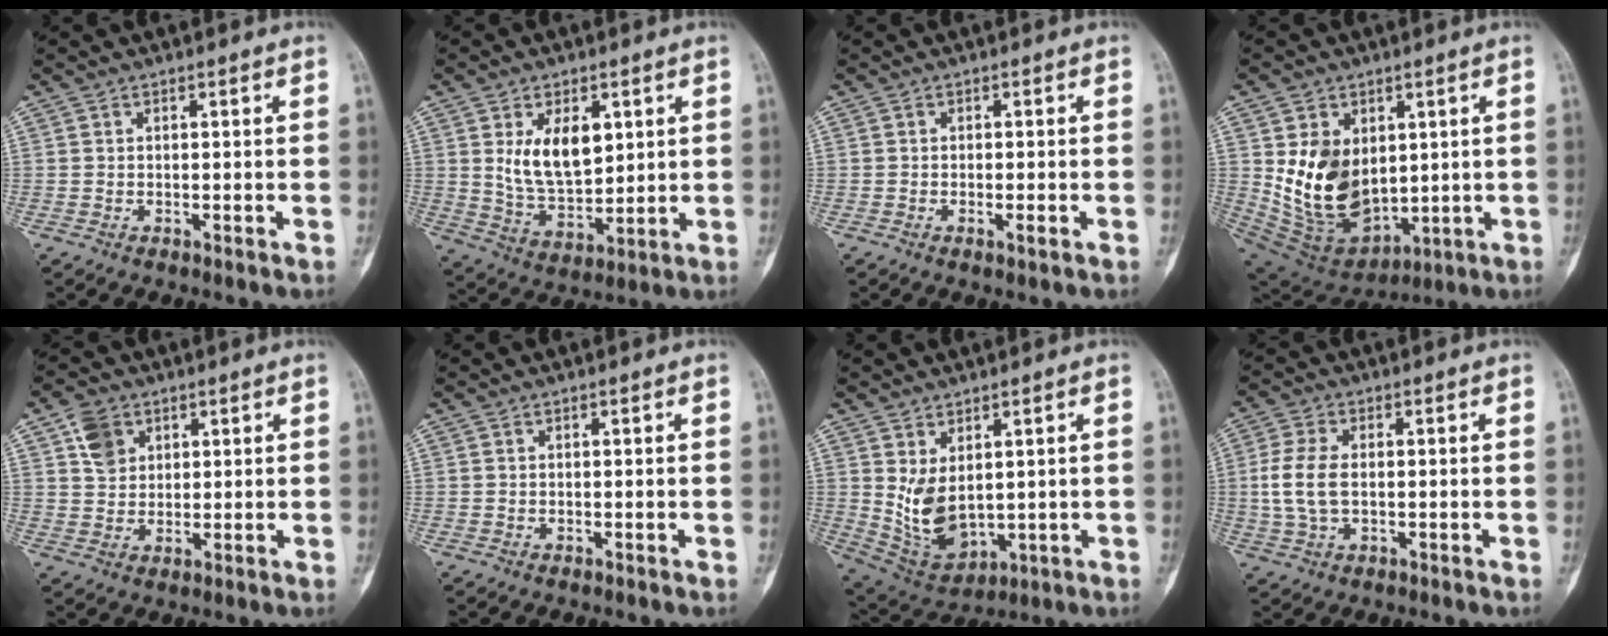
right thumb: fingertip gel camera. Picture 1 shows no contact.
{"total": 9.9, "force": [3.3, 5.6, 7.5], "torque": [-0.111, -0.025, 0.074]}
{"total": 1.5, "force": [-0.5, 0.4, 1.3], "torque": [-0.025, -0.001, -0.009]}
{"total": 15.7, "force": [2.3, 11.0, 11.0], "torque": [-0.156, -0.026, 0.072]}
{"total": 5.6, "force": [2.6, 4.4, 2.4], "torque": [-0.023, -0.009, 0.049]}
{"total": 0.0}
{"total": 9.0, "force": [1.5, 5.4, 7.0], "torque": [-0.109, -0.020, 0.057]}
{"total": 7.5, "force": [0.0, 4.2, 6.2], "torque": [-0.140, 0.005, -0.002]}